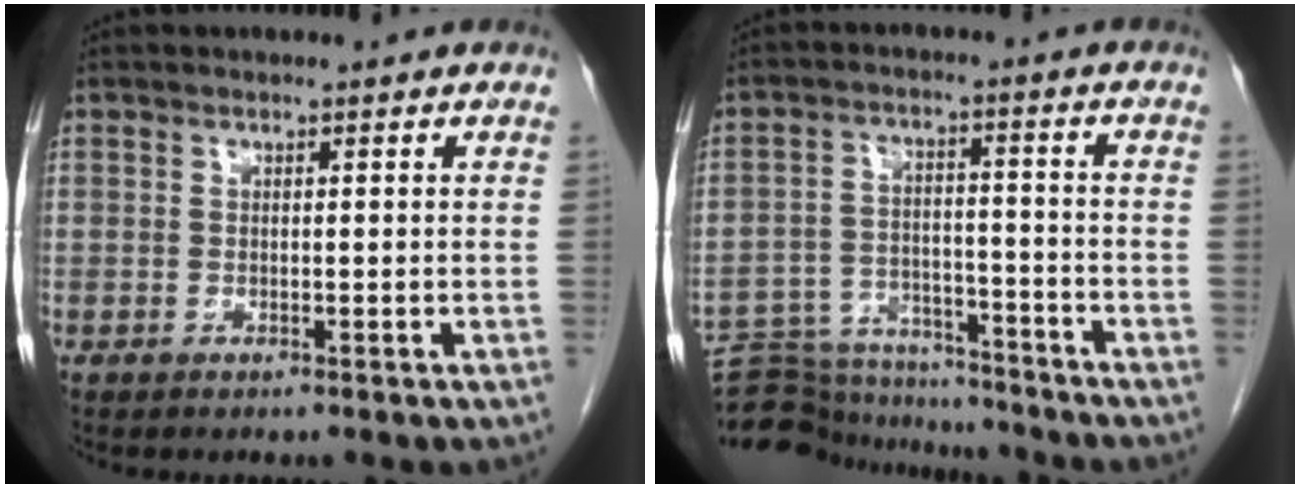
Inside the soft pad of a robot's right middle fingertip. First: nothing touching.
{"total": 14.9, "force": [-14.2, 3.5, 2.6], "torque": [-0.050, 0.023, -0.210]}